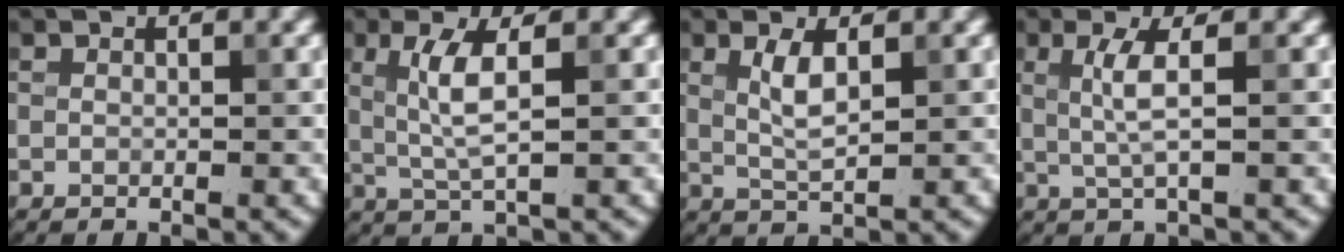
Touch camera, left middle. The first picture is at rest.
{"total": 3.4, "force": [0.7, 0.6, 3.3], "torque": [-0.075, 0.000, 0.016]}
{"total": 2.7, "force": [0.8, 0.8, 2.4], "torque": [-0.051, 0.001, 0.017]}
{"total": 2.8, "force": [0.5, 0.5, 2.7], "torque": [-0.059, -0.002, 0.010]}